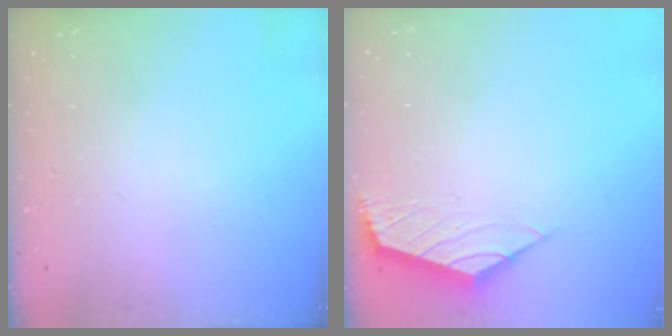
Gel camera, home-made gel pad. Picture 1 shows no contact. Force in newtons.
{"total": 2.4, "press": 2.3, "slide": 0.7}